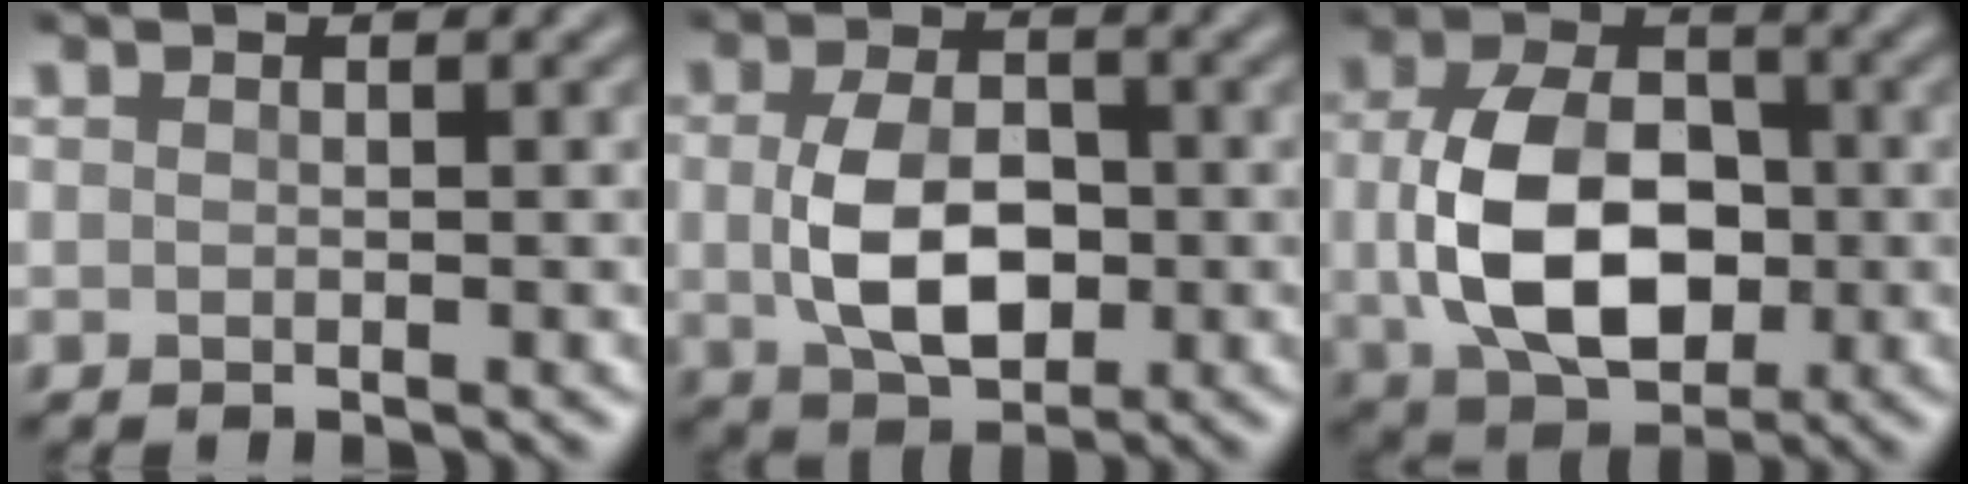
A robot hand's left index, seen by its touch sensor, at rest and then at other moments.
{"total": 6.2, "force": [-0.4, 3.9, 4.8], "torque": [-0.100, -0.008, -0.004]}
{"total": 9.6, "force": [-0.5, 6.5, 7.1], "torque": [-0.152, -0.010, -0.003]}